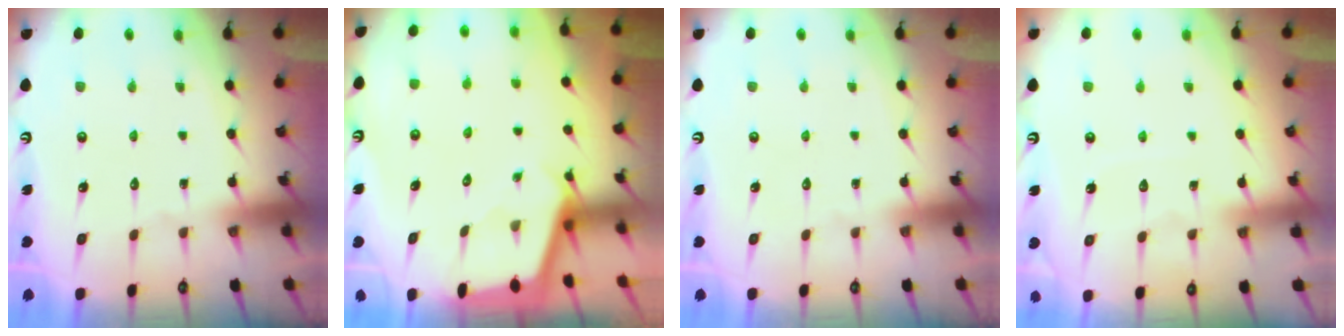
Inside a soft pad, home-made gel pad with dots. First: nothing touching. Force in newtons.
{"total": 1.9, "press": 1.9, "slide": 0.1}
{"total": 0.0}
{"total": 4.3, "press": 4.2, "slide": 0.5}